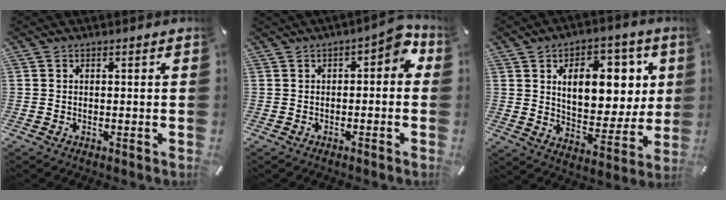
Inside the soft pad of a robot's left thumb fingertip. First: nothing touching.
{"total": 4.6, "force": [0.5, 2.6, 3.8], "torque": [-0.058, 0.004, 0.001]}
{"total": 14.8, "force": [5.2, 9.6, 10.0], "torque": [-0.137, -0.017, 0.091]}